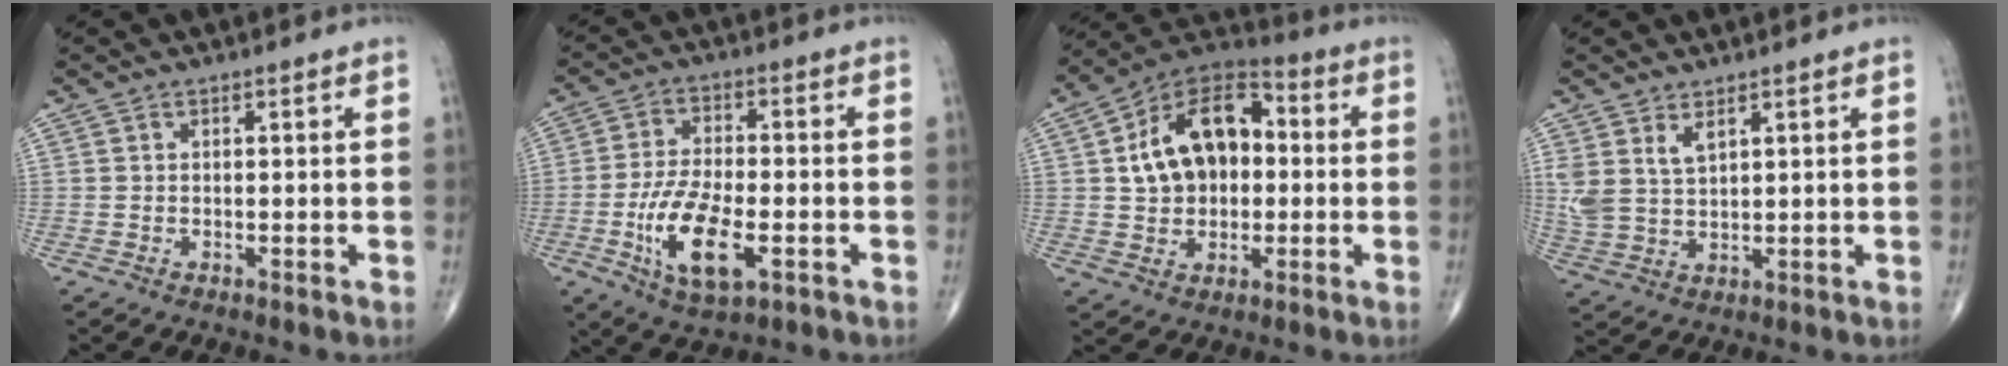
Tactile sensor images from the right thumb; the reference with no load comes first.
{"total": 12.5, "force": [-3.9, 5.3, 10.6], "torque": [-0.202, 0.005, -0.068]}
{"total": 16.5, "force": [1.7, 11.0, 12.1], "torque": [-0.166, 0.030, 0.019]}
{"total": 5.5, "force": [3.0, 2.7, 3.8], "torque": [-0.077, -0.014, 0.072]}